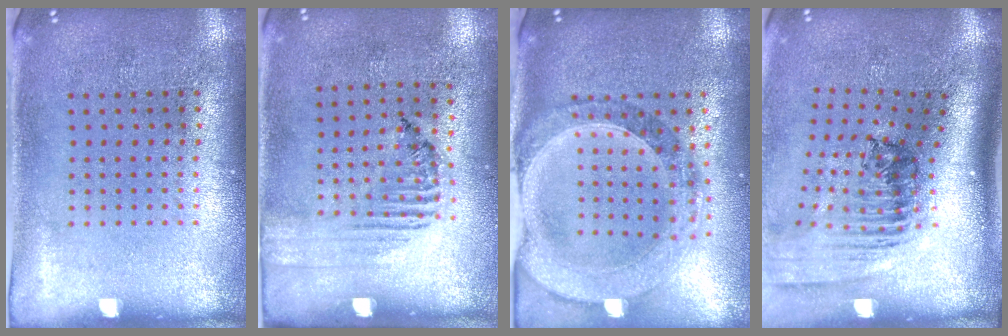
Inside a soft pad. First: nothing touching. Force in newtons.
{"total": 1.5, "press": 1.1, "slide": 1.1}
{"total": 1.4, "press": 1.4, "slide": 0.3}
{"total": 2.5, "press": 1.8, "slide": 1.7}